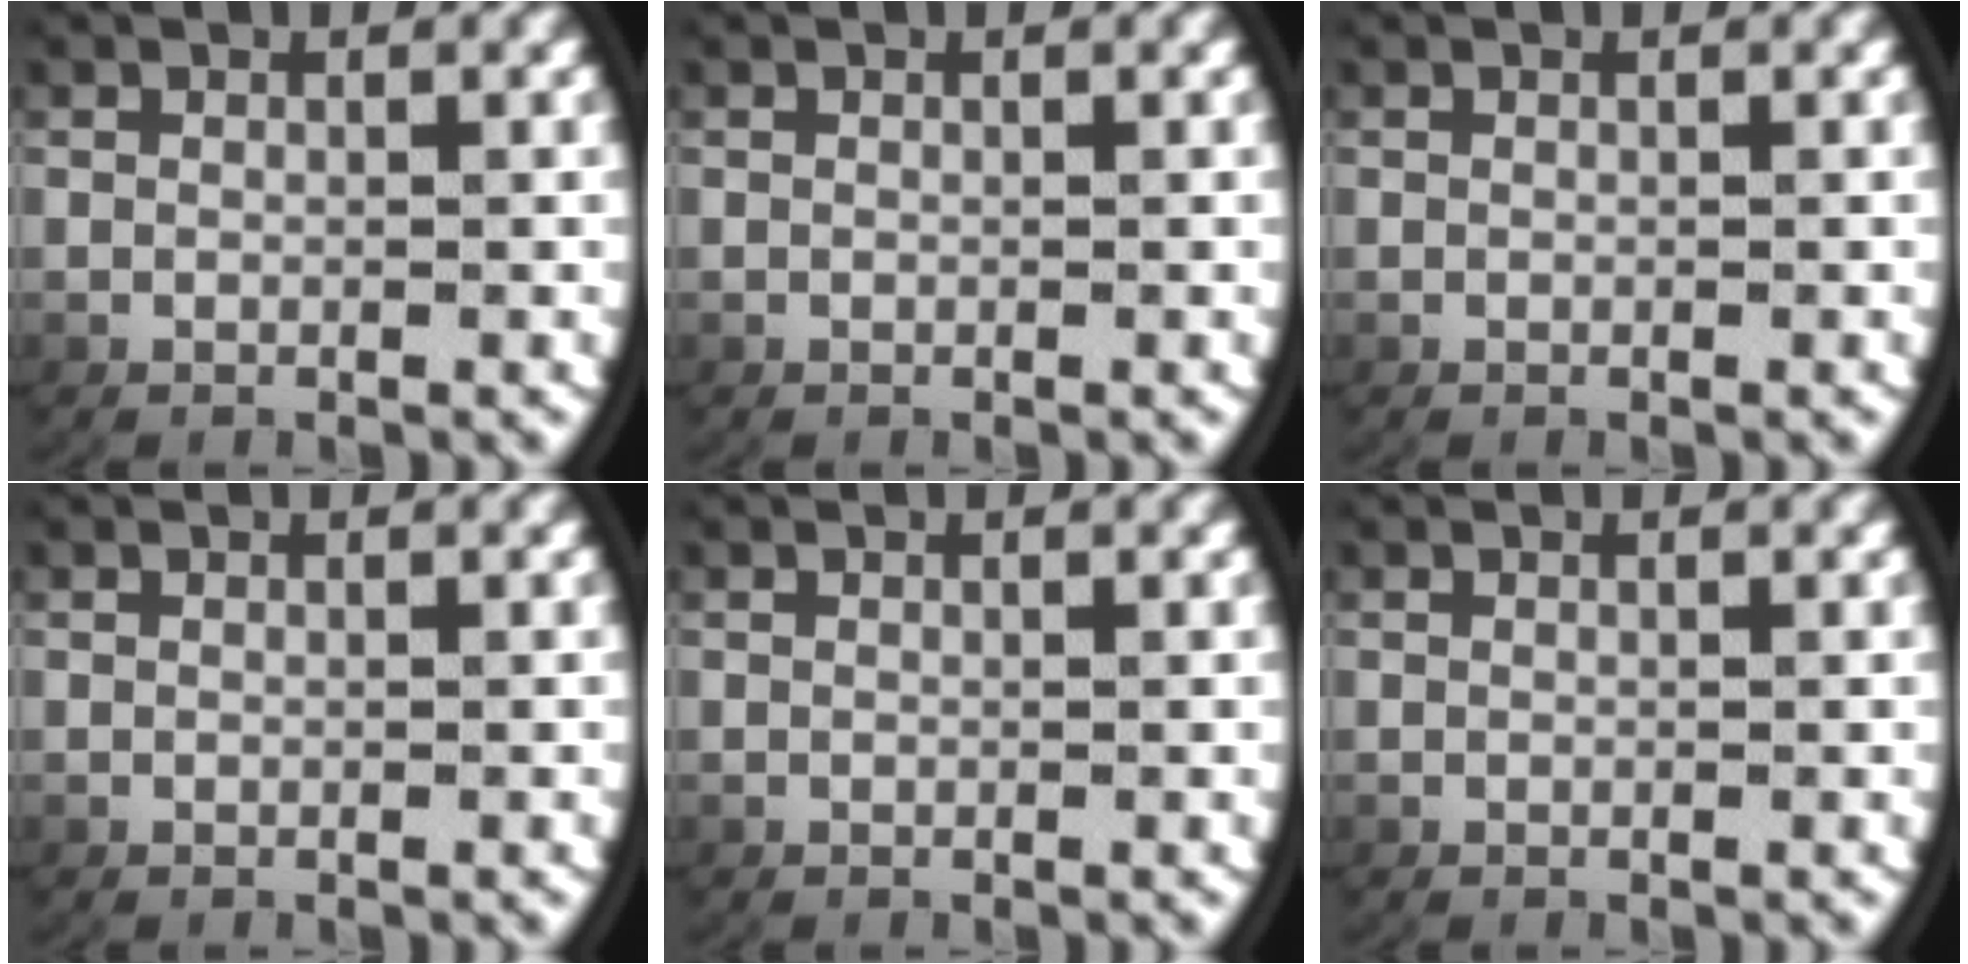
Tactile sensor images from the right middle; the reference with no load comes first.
{"total": 0.0}
{"total": 0.0}
{"total": 0.0}
{"total": 0.0}
{"total": 0.0}